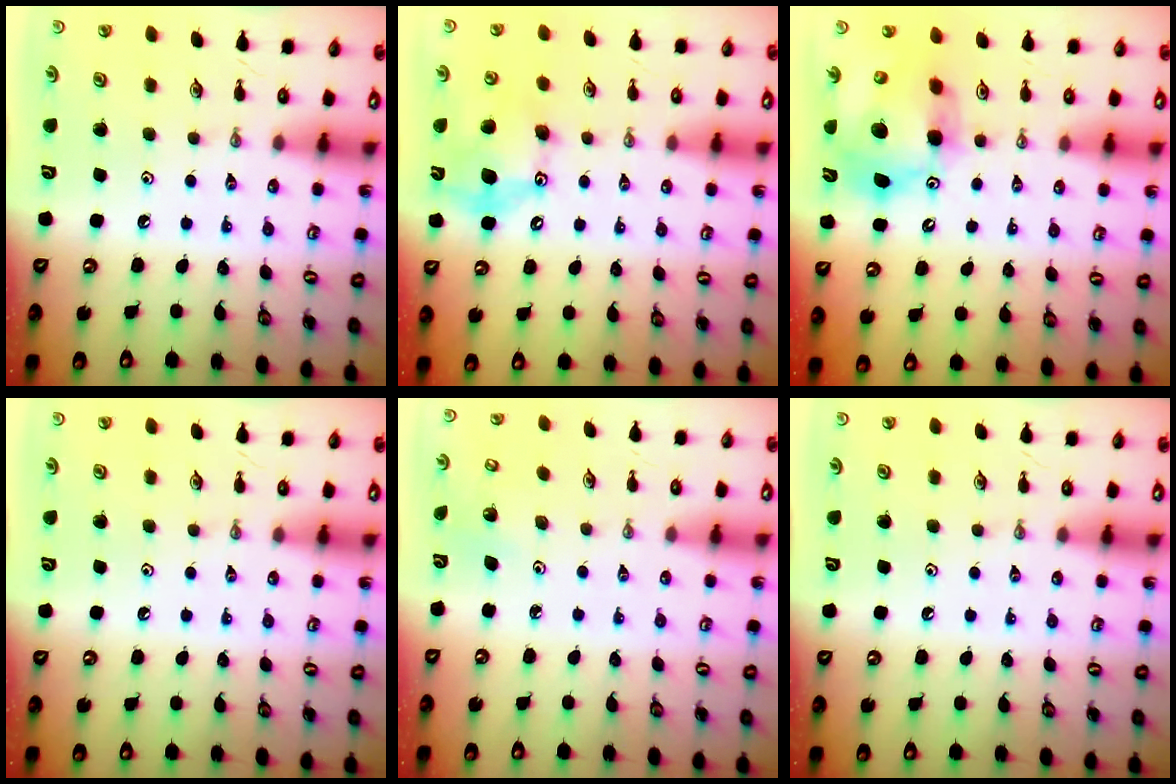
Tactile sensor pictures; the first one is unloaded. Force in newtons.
{"total": 12.1, "press": 12.0, "slide": 0.5}
{"total": 13.4, "press": 13.3, "slide": 1.4}
{"total": 0.0}
{"total": 2.8, "press": 2.8, "slide": 0.3}
{"total": 0.0}